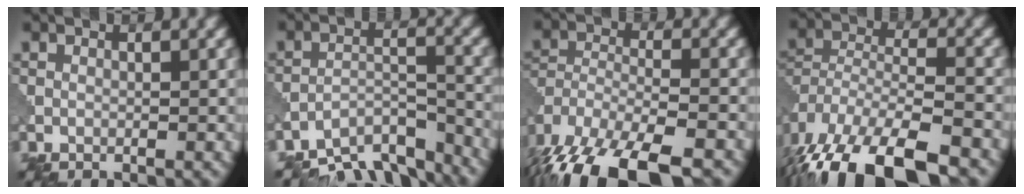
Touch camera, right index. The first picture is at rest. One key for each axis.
{"total": 9.0, "fx": -8.1, "fy": 2.5, "fz": 3.0, "tx": -0.046, "ty": -0.002, "tz": -0.121}
{"total": 14.6, "fx": -10.8, "fy": 5.9, "fz": 8.0, "tx": -0.168, "ty": -0.038, "tz": -0.164}
{"total": 16.8, "fx": -12.1, "fy": 7.3, "fz": 9.0, "tx": -0.195, "ty": -0.041, "tz": -0.177}